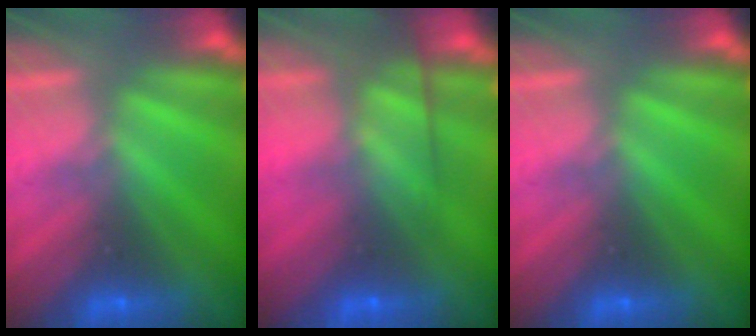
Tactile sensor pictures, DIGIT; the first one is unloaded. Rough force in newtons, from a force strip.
{"total": 7.3}
{"total": 0.0}